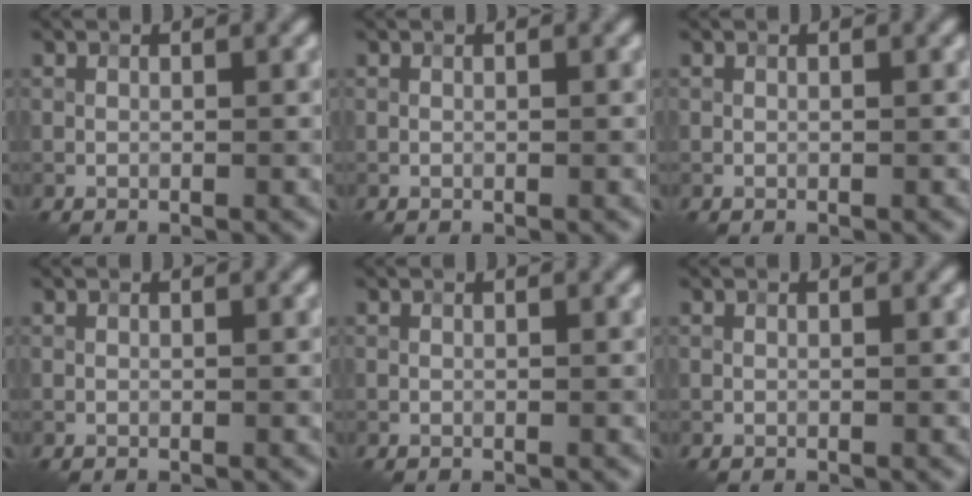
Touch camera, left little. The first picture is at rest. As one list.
[{"total": 0.0}, {"total": 0.0}, {"total": 0.0}, {"total": 0.0}, {"total": 0.0}]